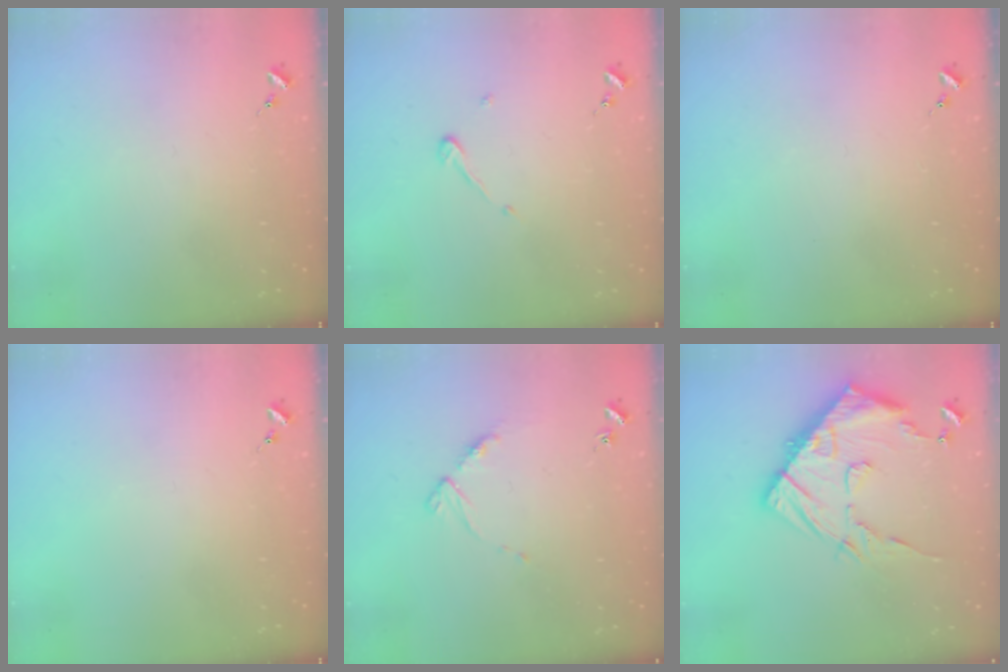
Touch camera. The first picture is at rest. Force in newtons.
{"total": 3.7, "press": 3.7, "slide": 0.3}
{"total": 0.0}
{"total": 0.0}
{"total": 5.2, "press": 5.1, "slide": 0.7}
{"total": 17.0, "press": 16.9, "slide": 1.5}